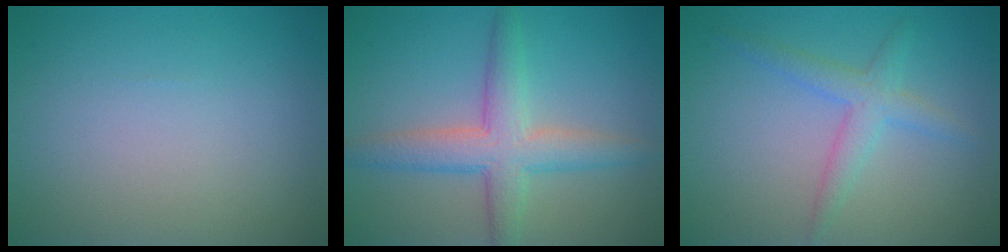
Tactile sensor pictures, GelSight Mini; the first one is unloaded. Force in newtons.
{"total": 4.8, "press": 4.8, "slide": 0.2}
{"total": 2.7, "press": 2.7, "slide": 0.0}